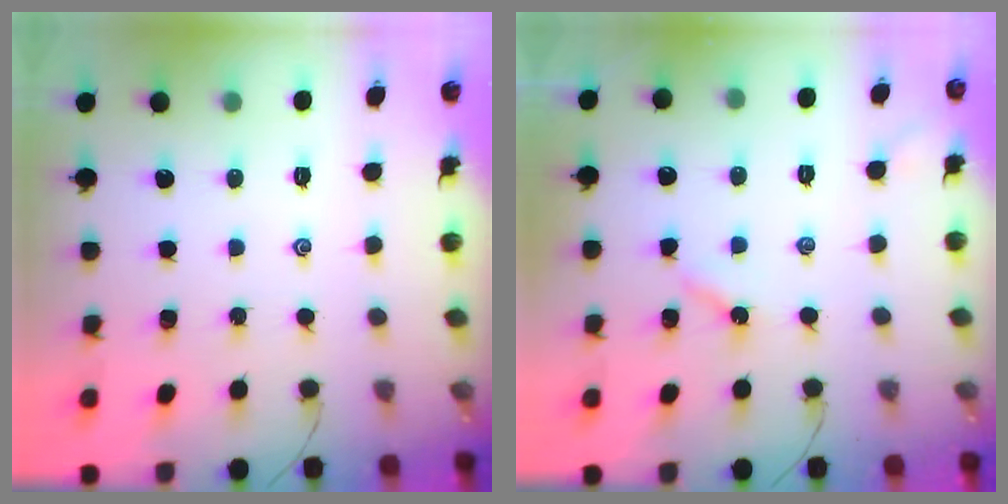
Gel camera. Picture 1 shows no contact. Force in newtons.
{"total": 3.5, "press": 3.5, "slide": 0.5}